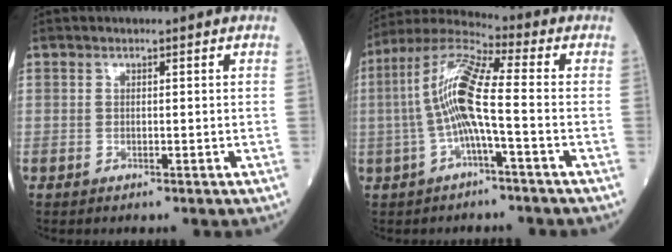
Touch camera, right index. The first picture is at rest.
{"total": 10.7, "force": [-1.2, 0.7, 10.6], "torque": [-0.220, 0.022, -0.031]}